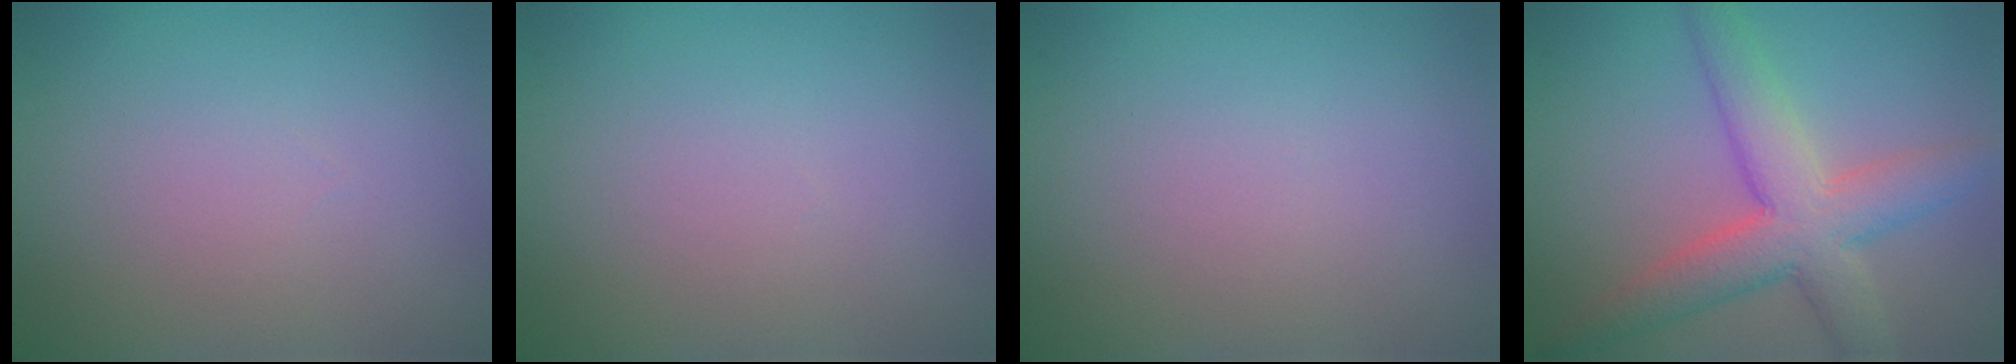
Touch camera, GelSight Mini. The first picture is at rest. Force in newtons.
{"total": 0.0}
{"total": 0.0}
{"total": 6.3, "press": 6.3, "slide": 0.4}